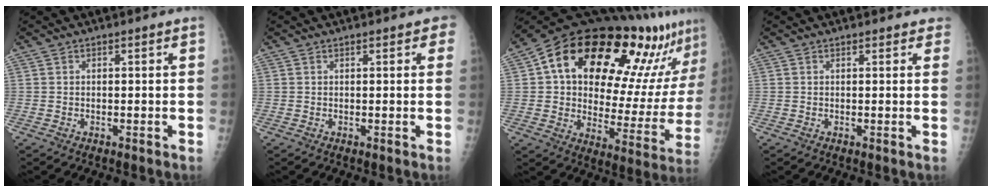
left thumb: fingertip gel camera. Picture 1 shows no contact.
{"total": 2.7, "force": [1.6, 1.3, 1.7], "torque": [0.000, 0.000, 0.014]}
{"total": 29.7, "force": [17.8, 12.8, 20.1], "torque": [-0.256, -0.028, 0.262]}
{"total": 2.7, "force": [2.3, 1.3, 0.6], "torque": [0.022, -0.005, 0.013]}